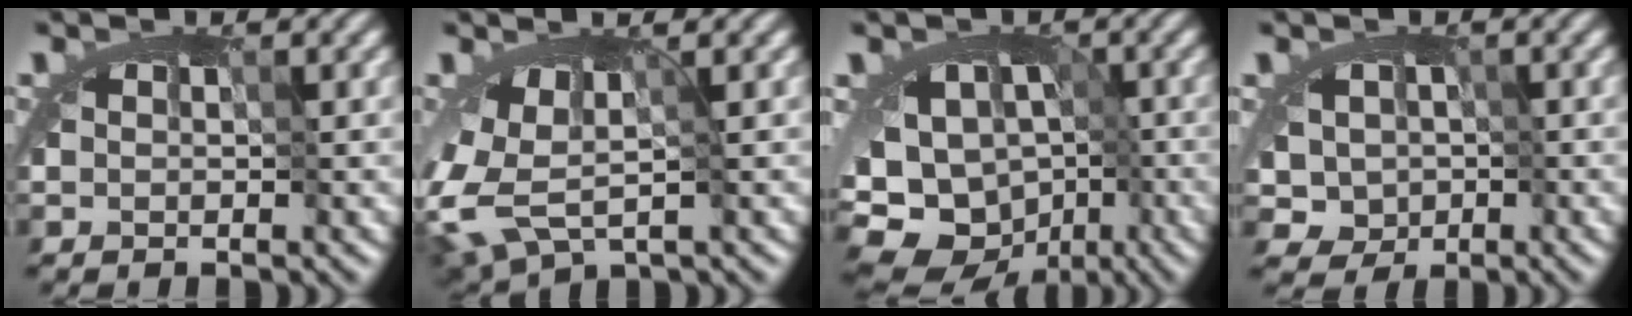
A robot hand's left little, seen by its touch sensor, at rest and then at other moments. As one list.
[{"total": 3.8, "force": [-0.9, 1.9, 3.1], "torque": [-0.060, -0.006, -0.014]}, {"total": 13.7, "force": [-5.2, 10.7, 6.8], "torque": [-0.098, -0.016, -0.079]}, {"total": 3.0, "force": [-0.7, 2.7, 1.0], "torque": [-0.005, 0.003, -0.007]}]